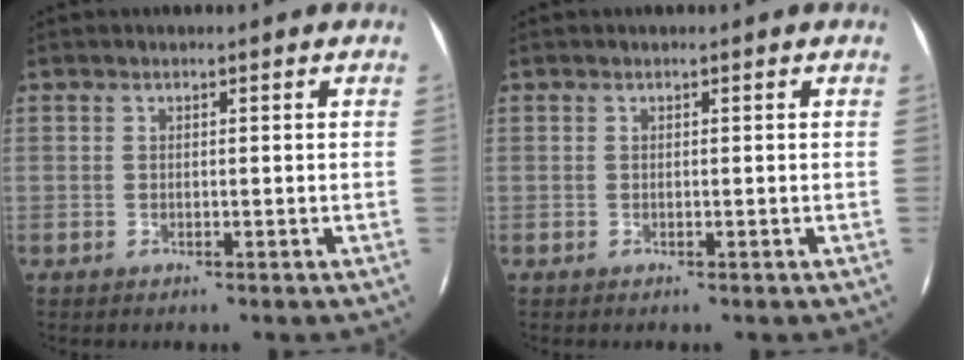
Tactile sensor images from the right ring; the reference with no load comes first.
{"total": 0.0}